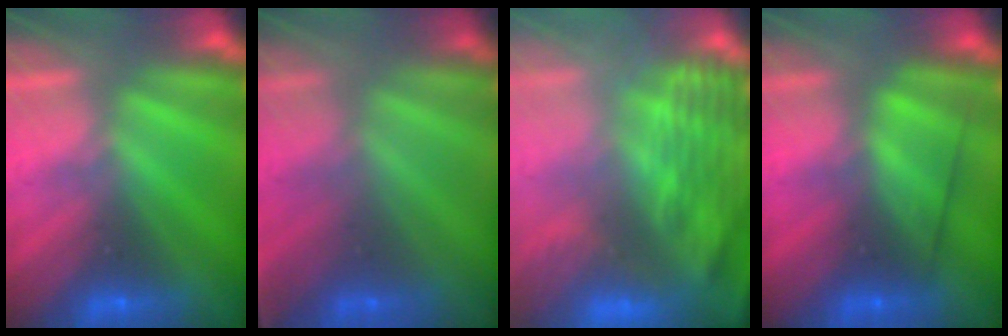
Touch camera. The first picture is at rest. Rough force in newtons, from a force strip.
{"total": 1.8}
{"total": 9.6}
{"total": 2.6}